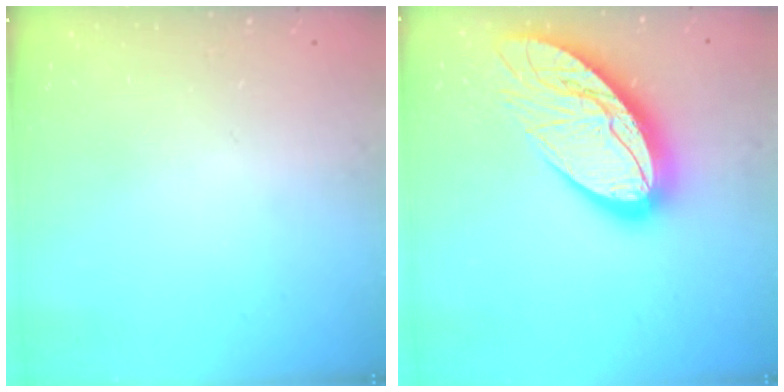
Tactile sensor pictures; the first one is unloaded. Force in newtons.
{"total": 21.6, "press": 21.6, "slide": 1.7}